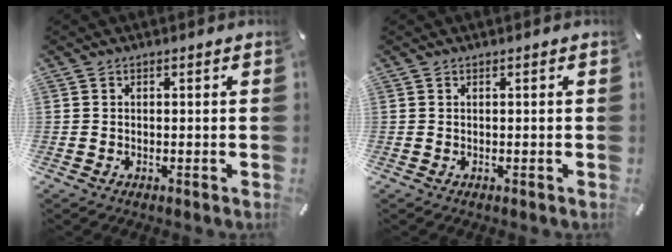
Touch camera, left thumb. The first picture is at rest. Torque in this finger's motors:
{"motor_torque": [-0.01, -0.01, 0.00, 0.00, 0.00]}